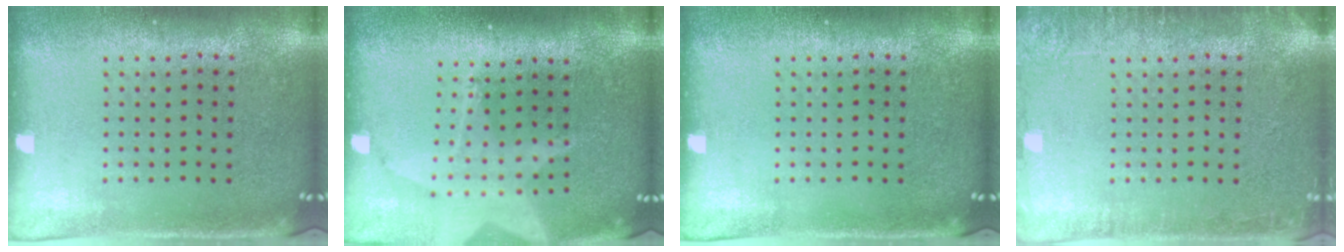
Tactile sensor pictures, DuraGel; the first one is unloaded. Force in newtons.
{"total": 2.0, "press": 1.5, "slide": 1.2}
{"total": 0.0}
{"total": 2.4, "press": 2.3, "slide": 0.3}